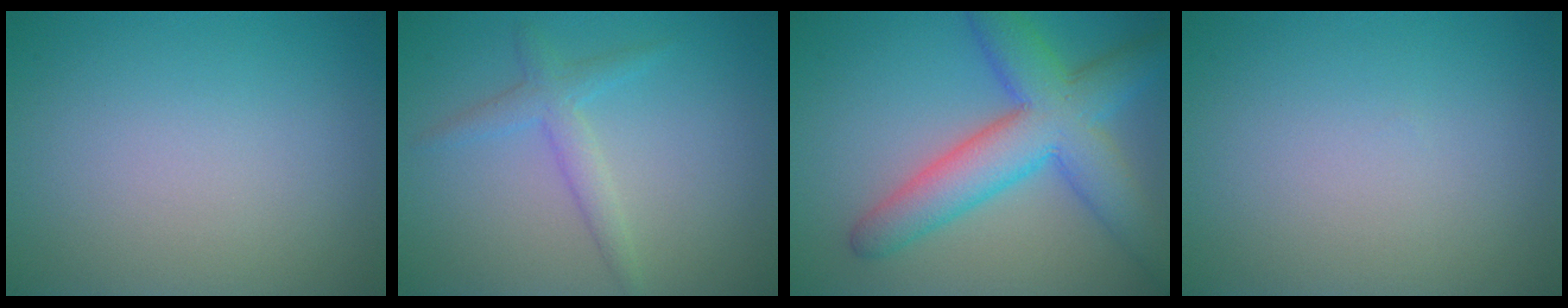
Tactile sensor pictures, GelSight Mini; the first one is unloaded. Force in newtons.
{"total": 2.2, "press": 2.2, "slide": 0.1}
{"total": 8.2, "press": 8.2, "slide": 0.2}
{"total": 0.0}